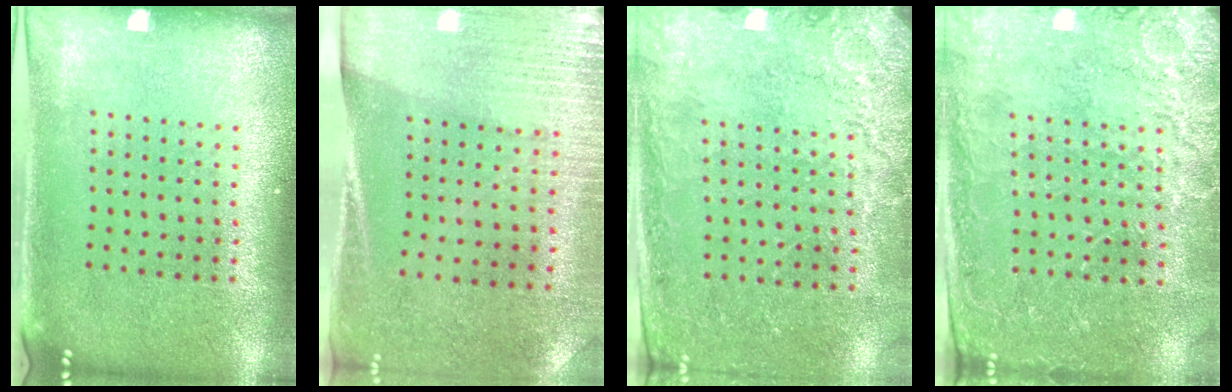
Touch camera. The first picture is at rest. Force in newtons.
{"total": 2.7, "press": 2.4, "slide": 1.2}
{"total": 2.5, "press": 2.3, "slide": 0.8}
{"total": 2.8, "press": 2.8, "slide": 0.2}